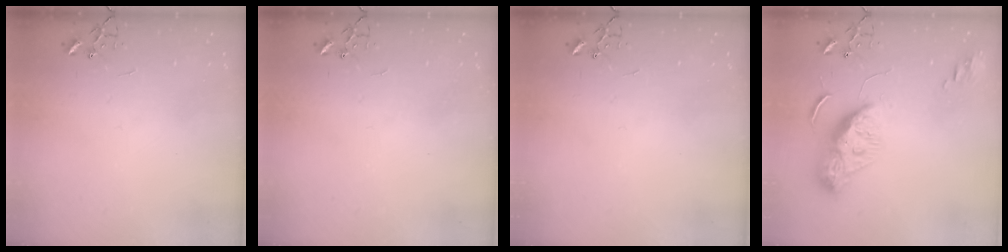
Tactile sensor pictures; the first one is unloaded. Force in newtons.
{"total": 0.0}
{"total": 0.0}
{"total": 11.8, "press": 11.7, "slide": 1.1}